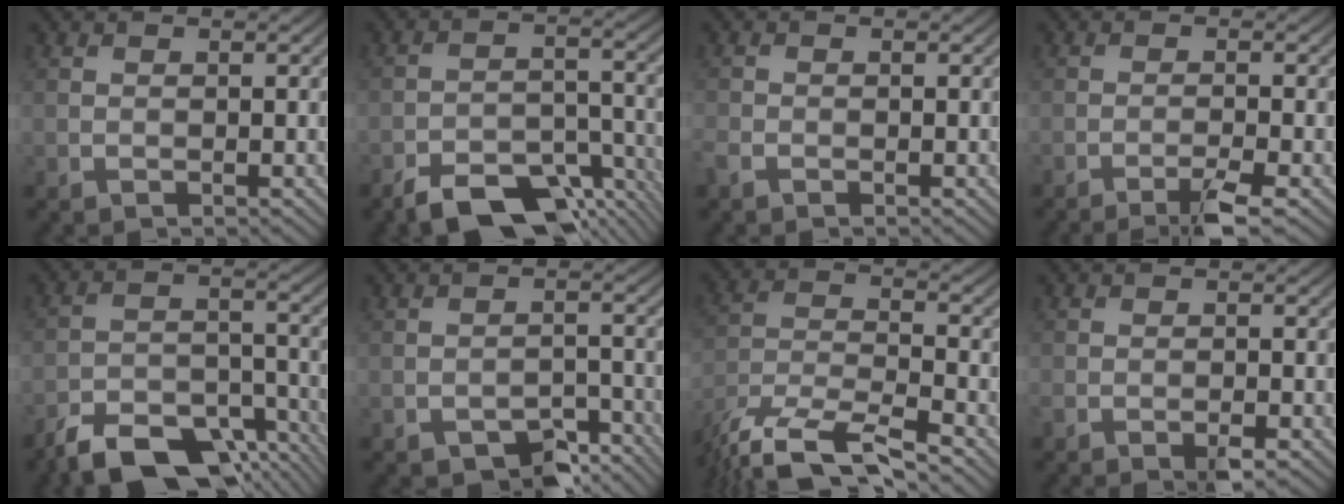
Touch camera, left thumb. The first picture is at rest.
{"total": 10.1, "force": [-7.4, 4.1, 5.4], "torque": [-0.080, -0.005, -0.125]}
{"total": 1.6, "force": [-1.2, 0.9, 0.6], "torque": [-0.020, -0.005, -0.033]}
{"total": 3.7, "force": [-2.6, 0.2, 2.7], "torque": [-0.042, 0.005, -0.052]}
{"total": 11.8, "force": [-9.2, 4.8, 5.7], "torque": [-0.097, -0.010, -0.154]}
{"total": 5.0, "force": [-3.8, 2.2, 2.3], "torque": [-0.032, 0.004, -0.057]}
{"total": 13.2, "force": [-11.1, 3.3, 6.3], "torque": [-0.135, -0.023, -0.198]}
{"total": 2.8, "force": [-2.1, 0.7, 1.8], "torque": [-0.032, -0.003, -0.035]}